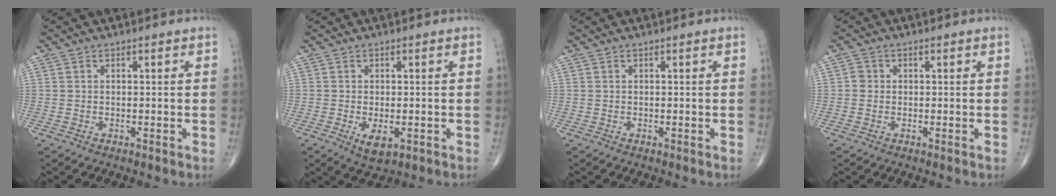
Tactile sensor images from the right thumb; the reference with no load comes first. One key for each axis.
{"total": 4.2, "fx": -1.3, "fy": 2.0, "fz": 3.4, "tx": -0.056, "ty": -0.010, "tz": -0.015}
{"total": 0.0}
{"total": 1.4, "fx": -0.1, "fy": 1.4, "fz": 0.4, "tx": 0.000, "ty": 0.004, "tz": -0.005}